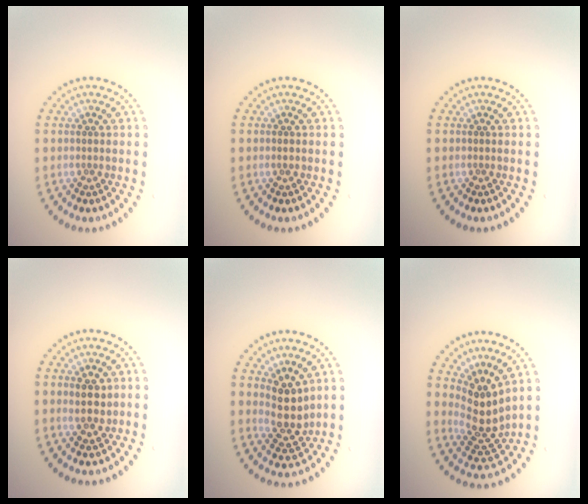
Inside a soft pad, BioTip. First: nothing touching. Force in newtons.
{"total": 0.5, "press": 0.5, "slide": 0.1}
{"total": 0.0}
{"total": 2.3, "press": 2.2, "slide": 0.7}
{"total": 3.5, "press": 2.8, "slide": 2.1}
{"total": 3.9, "press": 2.9, "slide": 2.7}